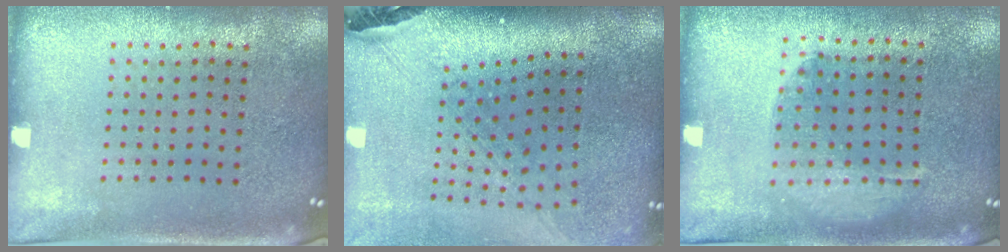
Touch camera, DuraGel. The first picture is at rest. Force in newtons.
{"total": 2.8, "press": 2.0, "slide": 1.9}
{"total": 1.1, "press": 1.1, "slide": 0.2}